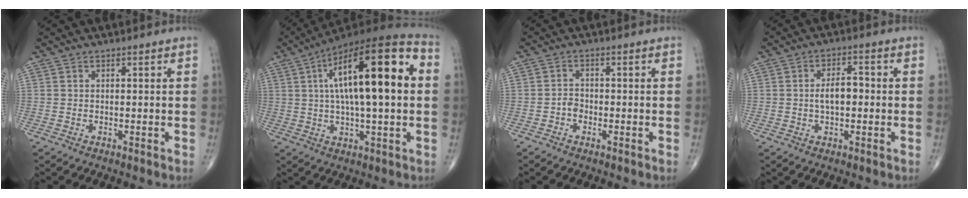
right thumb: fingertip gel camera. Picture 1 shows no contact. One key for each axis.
{"total": 23.4, "fx": 3.9, "fy": 7.1, "fz": 22.0, "tx": -0.353, "ty": 0.030, "tz": 0.052}
{"total": 1.8, "fx": -0.9, "fy": 1.3, "fz": 0.9, "tx": -0.007, "ty": 0.008, "tz": -0.020}
{"total": 5.1, "fx": -0.3, "fy": 2.6, "fz": 4.4, "tx": -0.073, "ty": 0.012, "tz": -0.008}